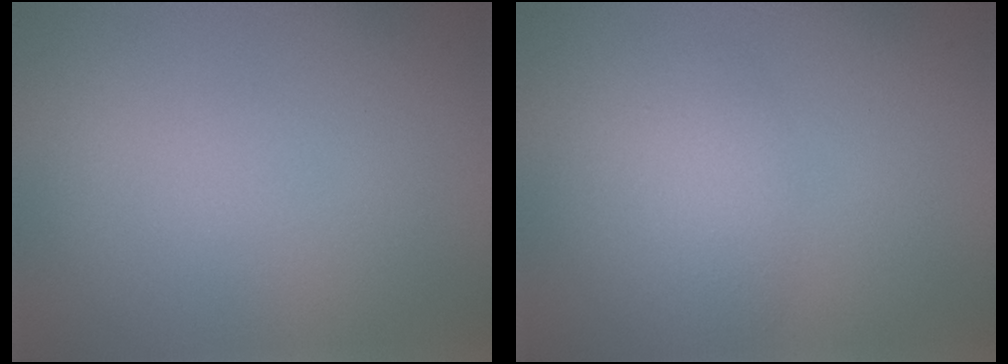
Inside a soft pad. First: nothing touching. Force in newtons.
{"total": 2.2, "press": 2.2, "slide": 0.0}